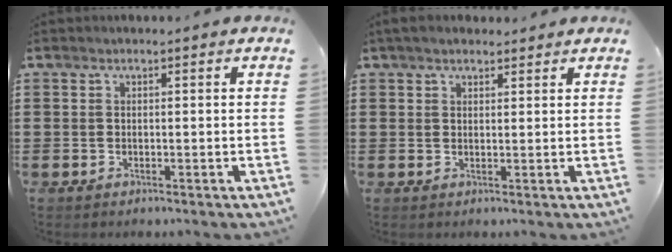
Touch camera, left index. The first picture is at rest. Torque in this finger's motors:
{"motor_torque": [0.21, 0.19, 0.36, 0.07]}